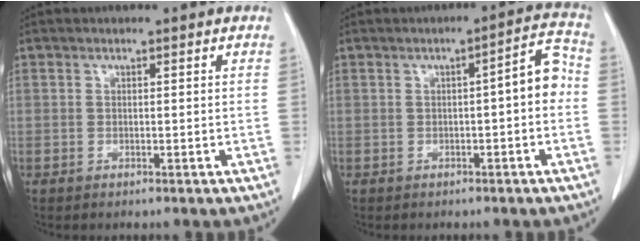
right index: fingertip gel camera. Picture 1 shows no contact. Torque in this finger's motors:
{"motor_torque": [0.54, -0.20, 0.11, 0.02]}